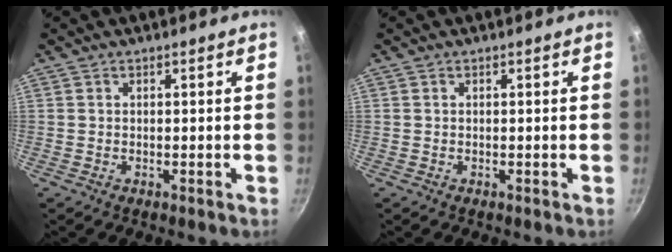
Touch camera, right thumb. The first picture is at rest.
{"total": 0.0}